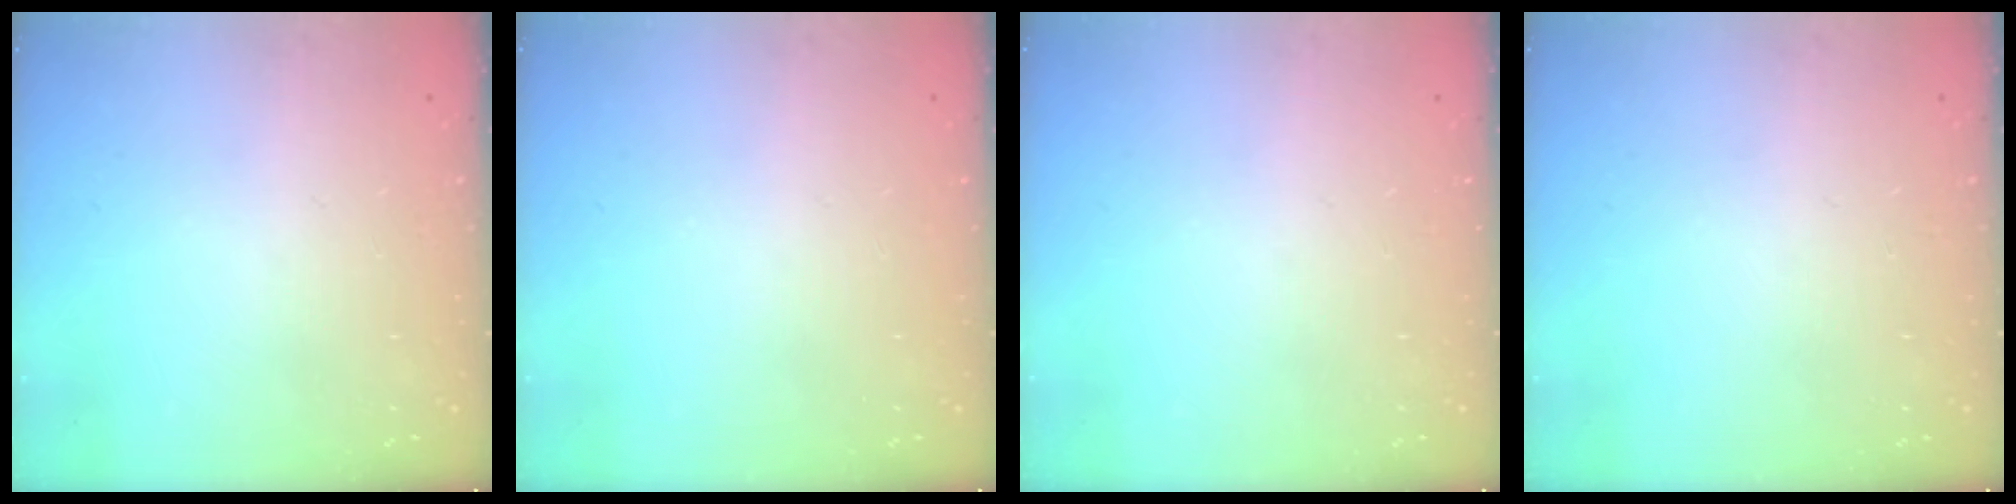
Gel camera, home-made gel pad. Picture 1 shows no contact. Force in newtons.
{"total": 0.0}
{"total": 0.0}
{"total": 0.0}